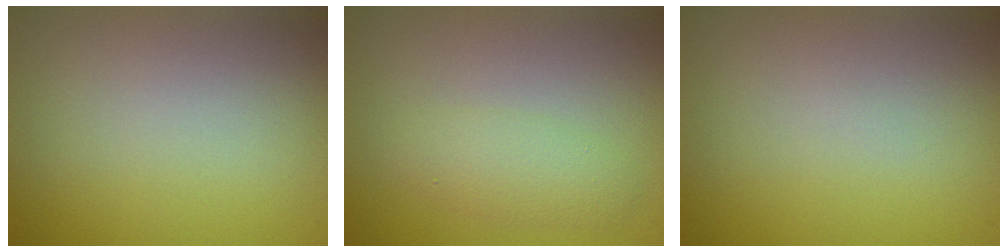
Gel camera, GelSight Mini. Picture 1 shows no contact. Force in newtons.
{"total": 2.2, "press": 2.2, "slide": 0.1}
{"total": 0.0}